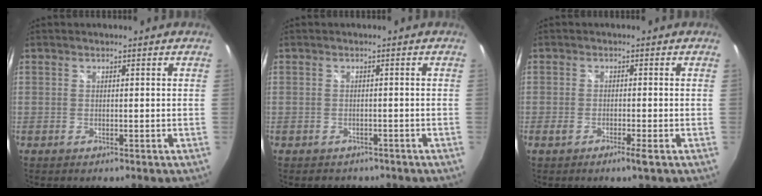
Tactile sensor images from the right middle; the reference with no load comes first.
{"total": 2.3, "force": [-1.7, 1.6, 0.4], "torque": [-0.010, -0.001, -0.020]}
{"total": 2.4, "force": [-1.5, 0.0, 1.9], "torque": [-0.041, -0.006, -0.031]}